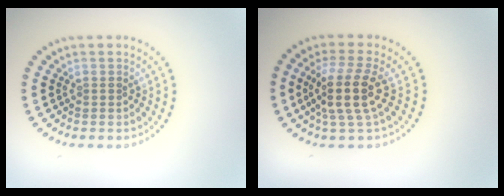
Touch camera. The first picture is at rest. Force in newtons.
{"total": 4.1, "press": 3.3, "slide": 2.4}